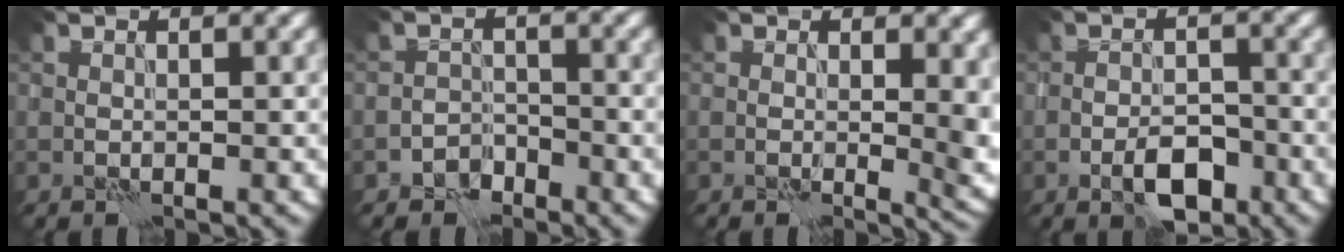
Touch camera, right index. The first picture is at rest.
{"total": 1.9, "force": [-1.6, 1.1, 0.2], "torque": [0.005, 0.007, -0.033]}
{"total": 5.2, "force": [-0.1, 2.2, 4.6], "torque": [-0.041, -0.008, 0.001]}
{"total": 3.9, "force": [-2.2, 1.8, 2.7], "torque": [-0.039, 0.000, -0.034]}